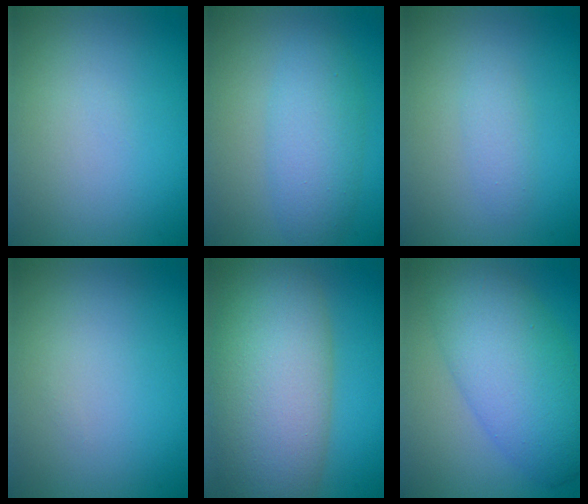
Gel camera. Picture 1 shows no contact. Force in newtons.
{"total": 4.3, "press": 4.3, "slide": 0.1}
{"total": 1.5, "press": 1.5, "slide": 0.0}
{"total": 0.0}
{"total": 11.9, "press": 11.9, "slide": 0.8}
{"total": 8.4, "press": 8.4, "slide": 0.2}